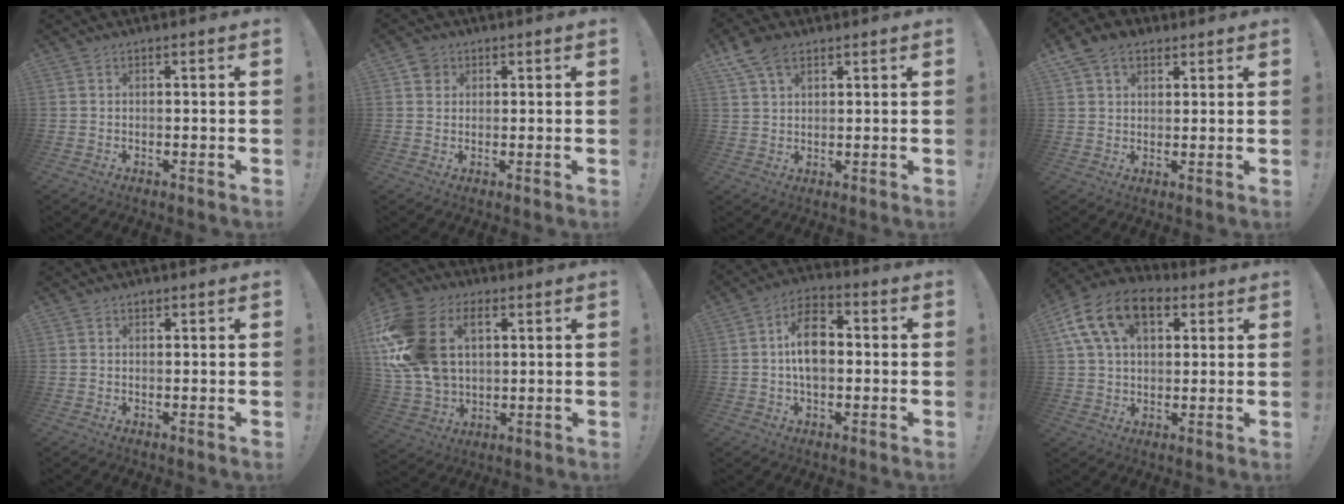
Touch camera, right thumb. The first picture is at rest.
{"total": 3.4, "force": [1.6, 2.9, 0.8], "torque": [-0.011, -0.001, 0.030]}
{"total": 7.7, "force": [4.6, 4.4, 4.3], "torque": [-0.079, -0.011, 0.092]}
{"total": 7.9, "force": [4.1, 5.7, 3.7], "torque": [-0.066, -0.003, 0.082]}
{"total": 0.6, "force": [0.5, 0.4, 0.1], "torque": [0.000, -0.001, 0.009]}
{"total": 21.5, "force": [6.2, 14.8, 14.4], "torque": [-0.281, -0.021, 0.115]}
{"total": 11.3, "force": [0.2, 7.2, 8.8], "torque": [-0.144, 0.007, 0.002]}
{"total": 16.9, "force": [7.0, 10.8, 11.1], "torque": [-0.190, -0.017, 0.129]}